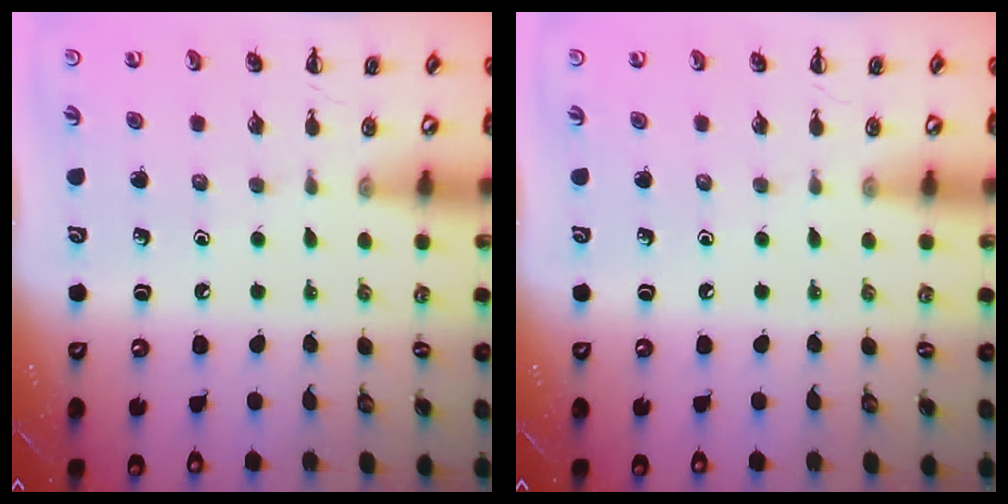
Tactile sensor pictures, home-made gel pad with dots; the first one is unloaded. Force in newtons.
{"total": 0.0}